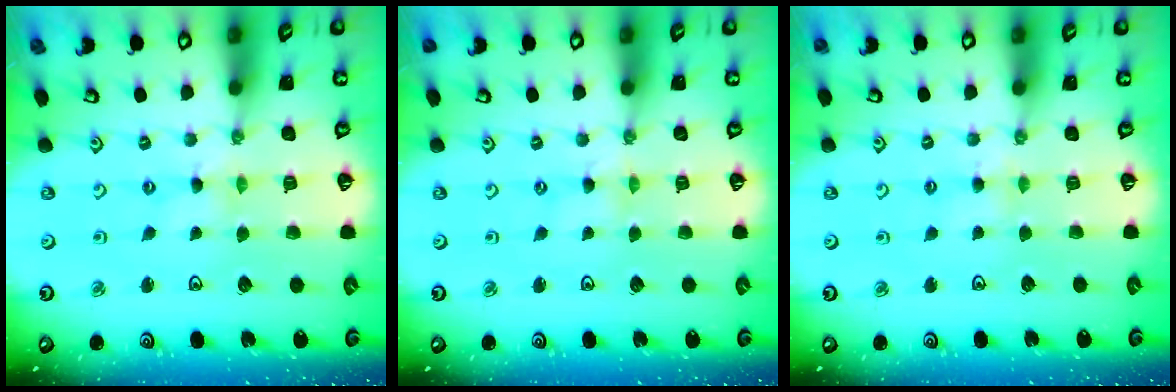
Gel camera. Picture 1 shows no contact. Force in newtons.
{"total": 0.0}
{"total": 3.0, "press": 2.9, "slide": 0.4}